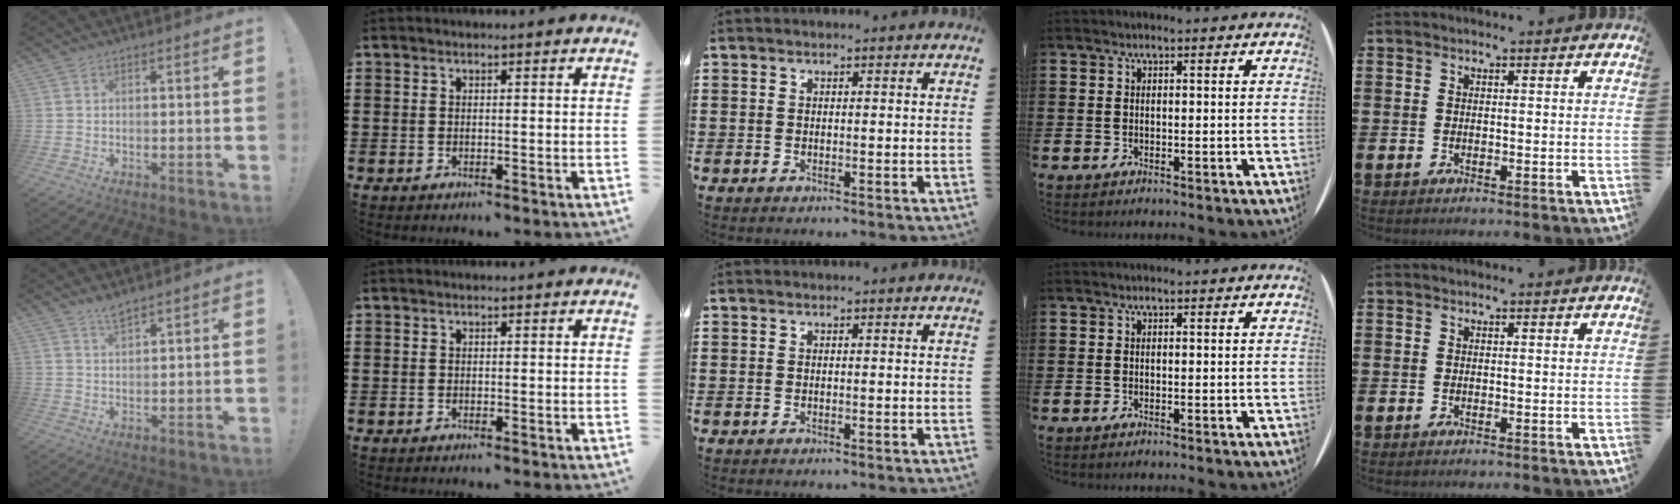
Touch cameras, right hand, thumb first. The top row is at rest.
{"thumb": {"total": 3.3, "force": [2.8, 0.4, 1.7], "torque": [-0.021, -0.018, 0.048]}}